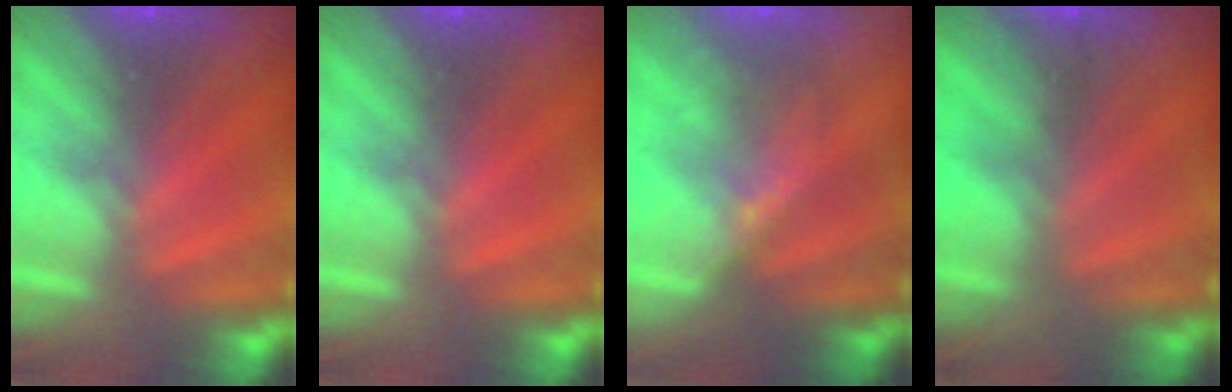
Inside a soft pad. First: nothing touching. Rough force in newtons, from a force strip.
{"total": 0.0}
{"total": 2.2}
{"total": 2.1}